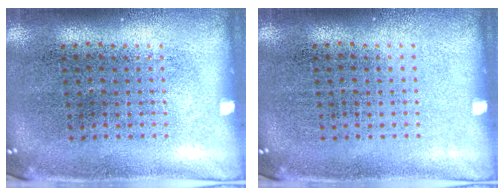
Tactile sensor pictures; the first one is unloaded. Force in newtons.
{"total": 0.0}